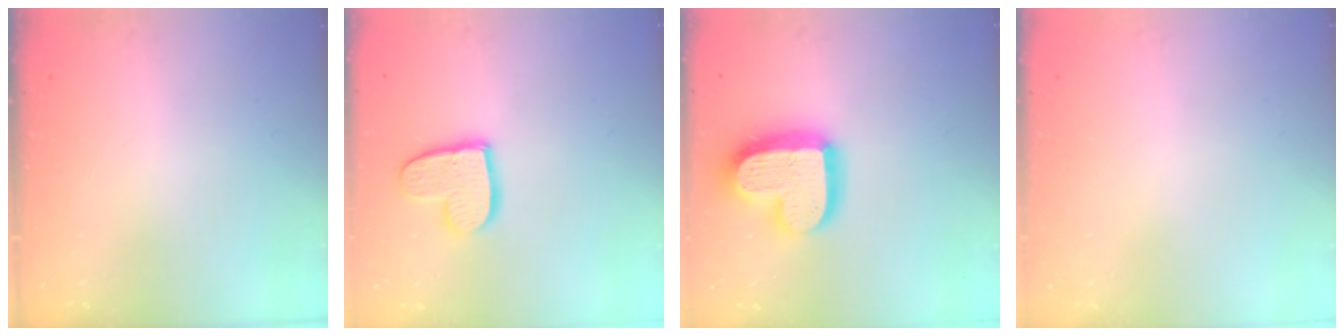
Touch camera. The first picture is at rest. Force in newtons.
{"total": 12.1, "press": 12.0, "slide": 0.9}
{"total": 18.7, "press": 18.6, "slide": 1.5}
{"total": 0.0}